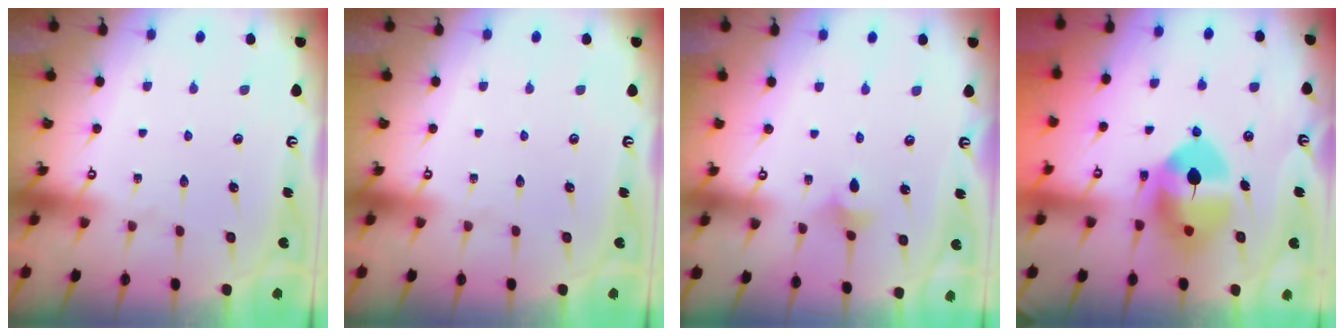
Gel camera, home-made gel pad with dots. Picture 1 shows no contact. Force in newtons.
{"total": 0.0}
{"total": 3.7, "press": 3.5, "slide": 1.0}
{"total": 12.0, "press": 11.8, "slide": 1.9}